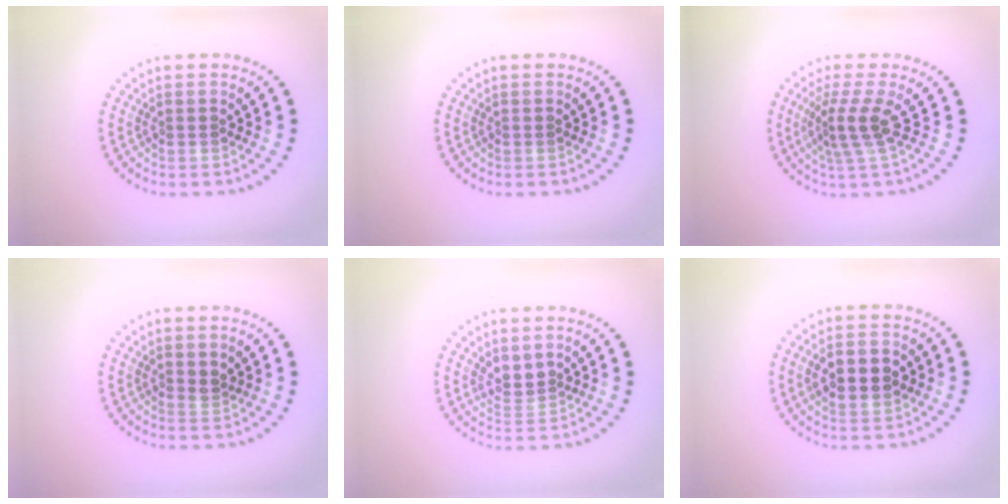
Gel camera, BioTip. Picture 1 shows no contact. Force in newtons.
{"total": 0.0}
{"total": 2.9, "press": 1.9, "slide": 2.2}
{"total": 1.0, "press": 0.8, "slide": 0.5}
{"total": 1.7, "press": 1.4, "slide": 0.9}
{"total": 4.1, "press": 4.1, "slide": 0.2}